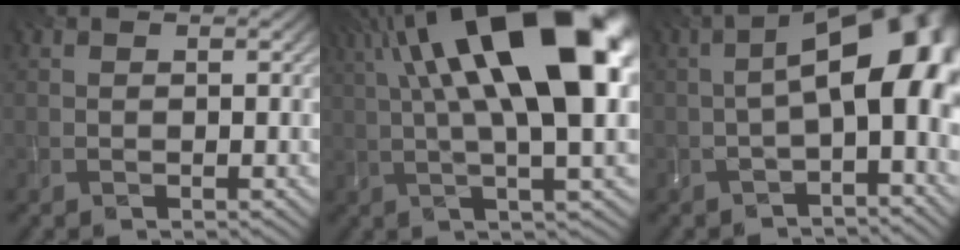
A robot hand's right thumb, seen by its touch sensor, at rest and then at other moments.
{"total": 20.2, "force": [5.9, 6.7, 18.1], "torque": [-0.302, 0.059, 0.091]}
{"total": 11.6, "force": [-0.5, 5.2, 10.3], "torque": [-0.170, 0.002, -0.008]}